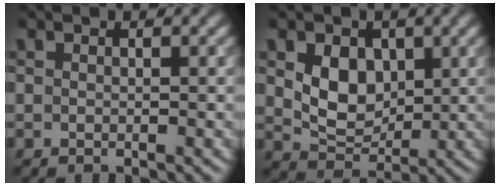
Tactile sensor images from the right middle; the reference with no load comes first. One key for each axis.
{"total": 4.7, "fx": 1.0, "fy": 3.5, "fz": 3.1, "tx": -0.062, "ty": -0.007, "tz": 0.019}